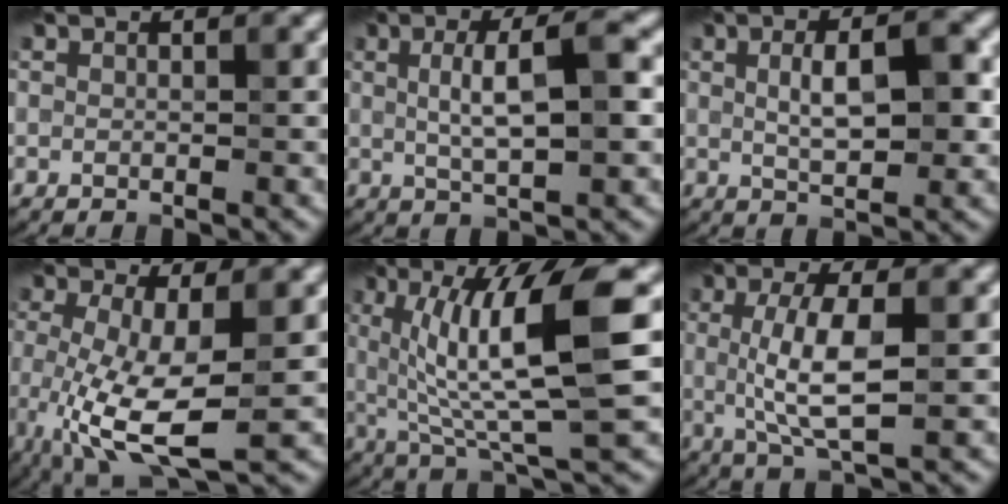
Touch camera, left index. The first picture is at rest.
{"total": 5.5, "force": [0.9, 1.3, 5.3], "torque": [-0.093, 0.009, 0.012]}
{"total": 5.1, "force": [0.9, 1.8, 4.7], "torque": [-0.084, 0.003, 0.014]}
{"total": 6.8, "force": [-1.4, 2.2, 6.3], "torque": [-0.144, -0.016, -0.024]}
{"total": 10.3, "force": [2.0, 2.0, 9.9], "torque": [-0.151, -0.002, 0.038]}
{"total": 5.5, "force": [0.3, 1.5, 5.3], "torque": [-0.111, -0.001, 0.005]}